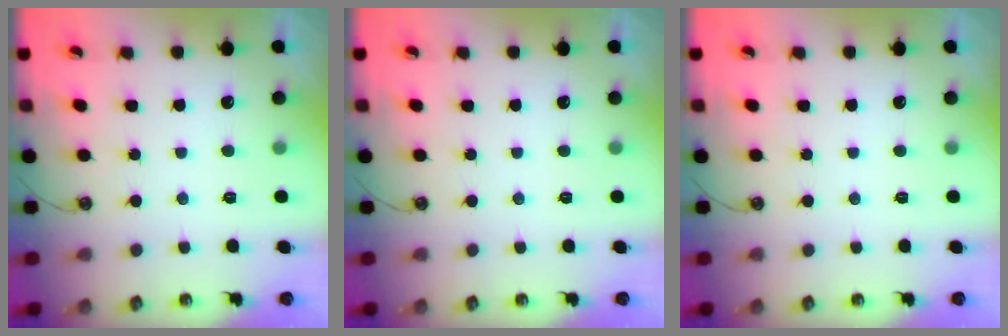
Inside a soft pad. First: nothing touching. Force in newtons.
{"total": 0.0}
{"total": 0.0}